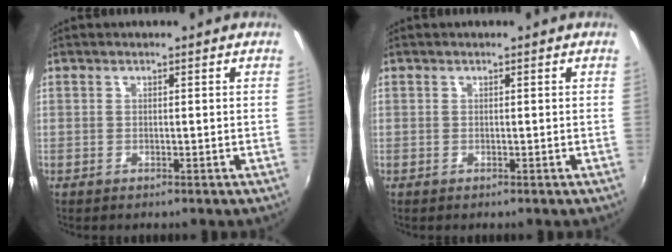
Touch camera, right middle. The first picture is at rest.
{"total": 0.0}